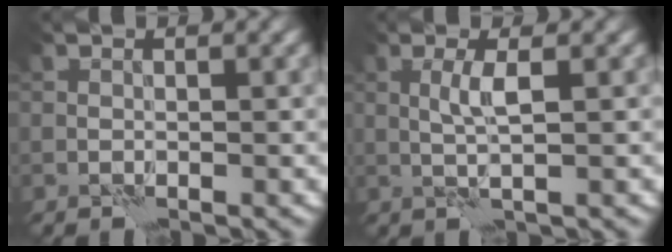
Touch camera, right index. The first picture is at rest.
{"total": 1.9, "force": [0.4, -0.1, 1.8], "torque": [-0.043, 0.004, 0.007]}